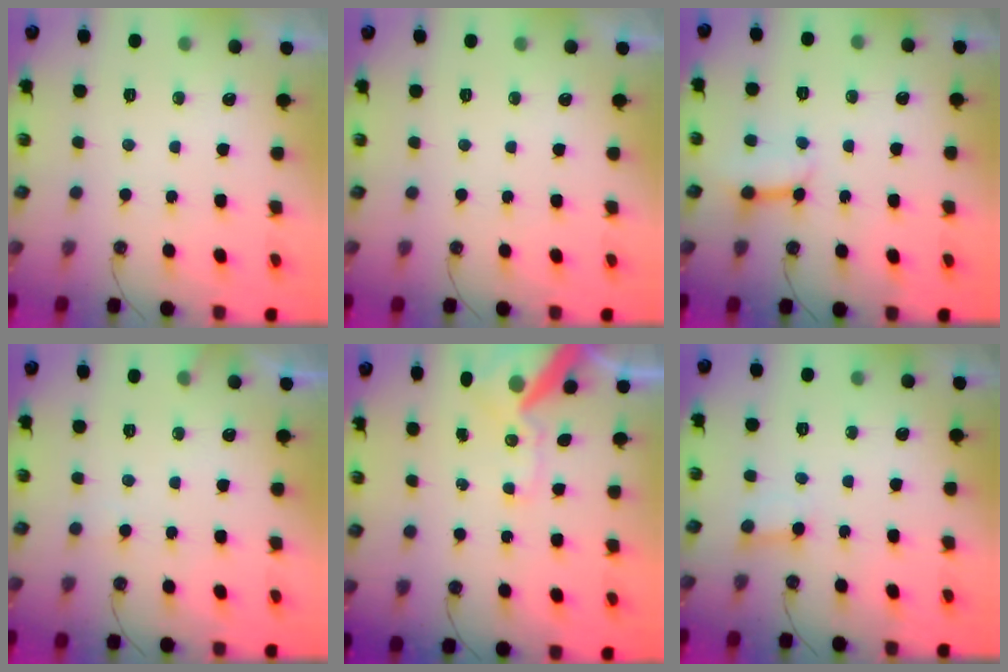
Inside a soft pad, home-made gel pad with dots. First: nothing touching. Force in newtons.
{"total": 0.0}
{"total": 7.2, "press": 7.2, "slide": 0.7}
{"total": 5.8, "press": 5.8, "slide": 0.4}
{"total": 13.5, "press": 13.4, "slide": 1.7}
{"total": 2.7, "press": 2.7, "slide": 0.2}